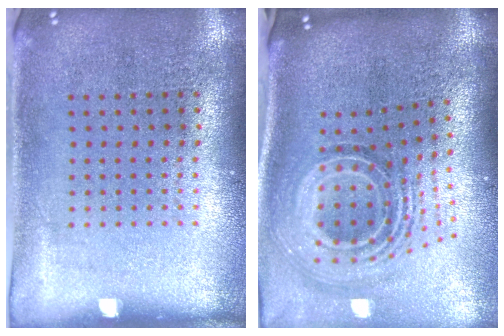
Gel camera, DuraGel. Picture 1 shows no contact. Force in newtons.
{"total": 2.3, "press": 1.5, "slide": 1.7}